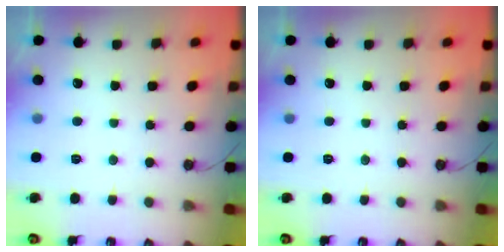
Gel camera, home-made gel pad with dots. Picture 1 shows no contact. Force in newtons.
{"total": 0.0}